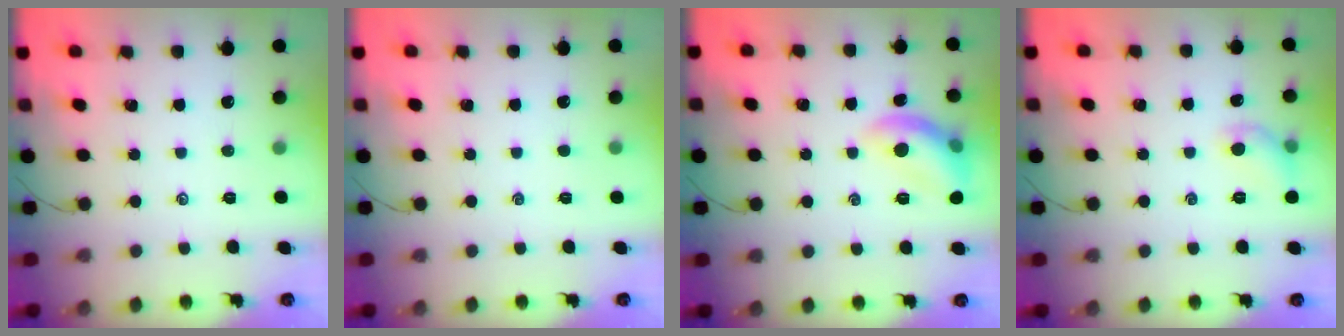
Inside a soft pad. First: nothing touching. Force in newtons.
{"total": 0.0}
{"total": 11.2, "press": 11.1, "slide": 0.4}
{"total": 6.6, "press": 6.5, "slide": 1.2}